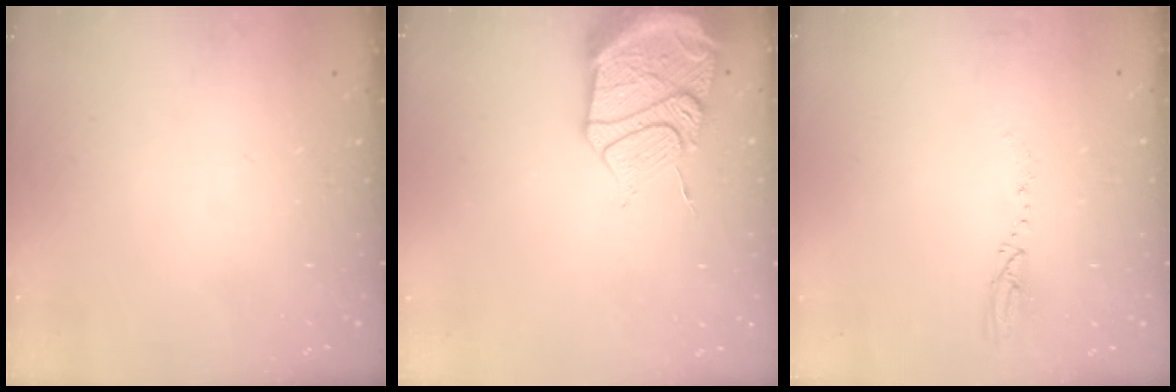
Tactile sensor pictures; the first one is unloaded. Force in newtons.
{"total": 17.2, "press": 17.1, "slide": 1.7}
{"total": 3.2, "press": 3.2, "slide": 0.4}